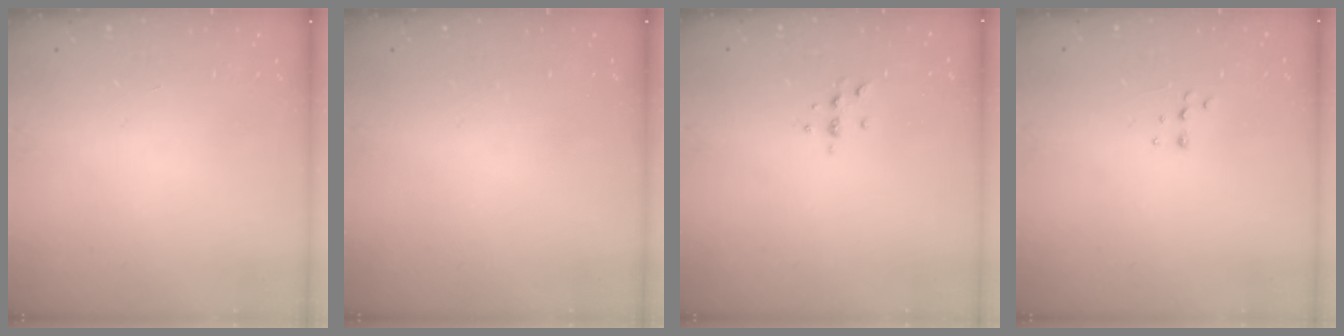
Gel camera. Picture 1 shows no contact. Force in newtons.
{"total": 0.0}
{"total": 4.1, "press": 3.7, "slide": 1.7}
{"total": 4.0, "press": 4.0, "slide": 0.8}